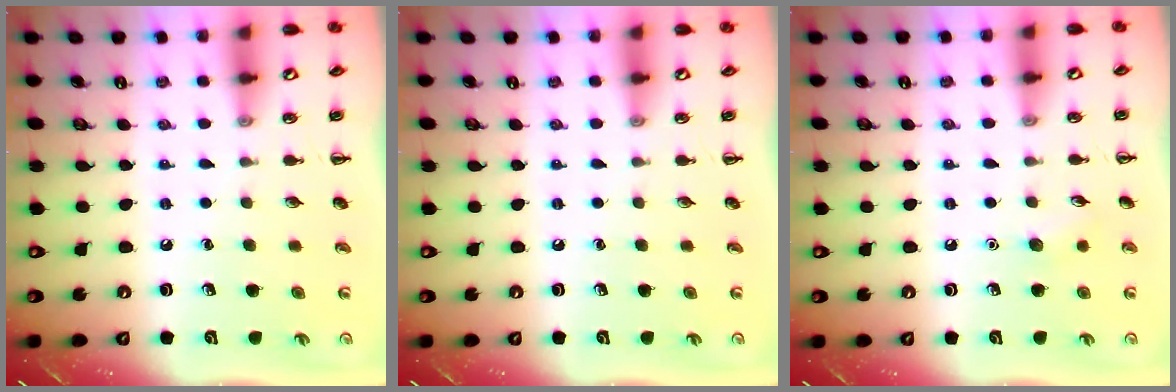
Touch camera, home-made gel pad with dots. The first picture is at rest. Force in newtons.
{"total": 0.0}
{"total": 5.3, "press": 5.0, "slide": 1.5}